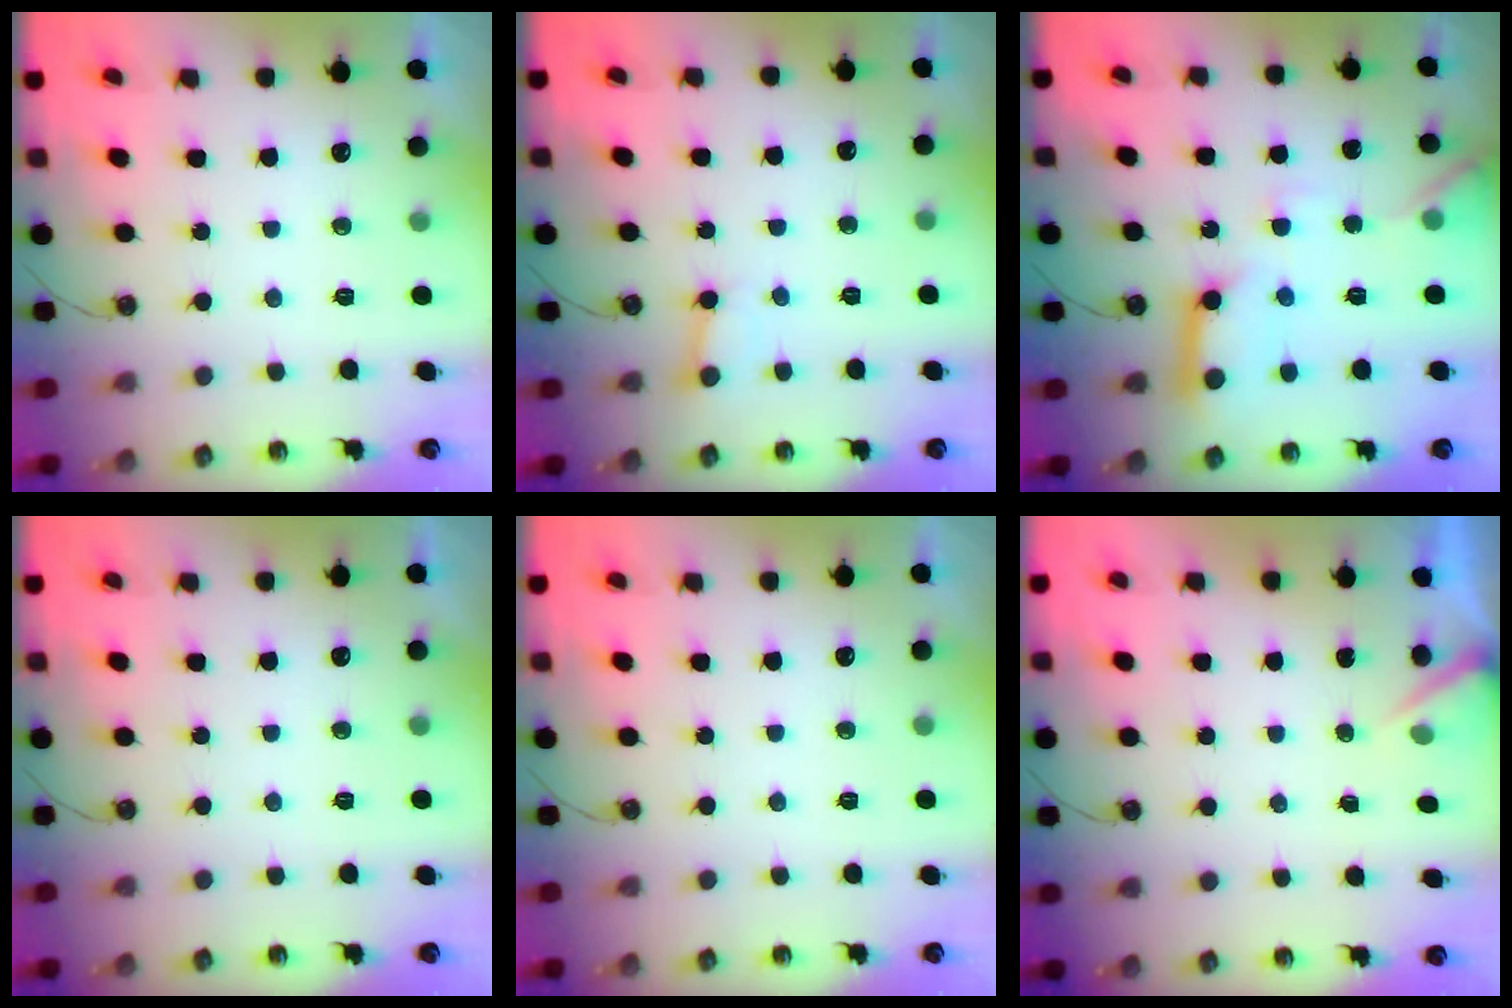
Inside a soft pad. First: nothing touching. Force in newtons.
{"total": 2.3, "press": 2.3, "slide": 0.1}
{"total": 13.8, "press": 13.7, "slide": 1.3}
{"total": 0.0}
{"total": 0.0}
{"total": 2.9, "press": 2.9, "slide": 0.2}